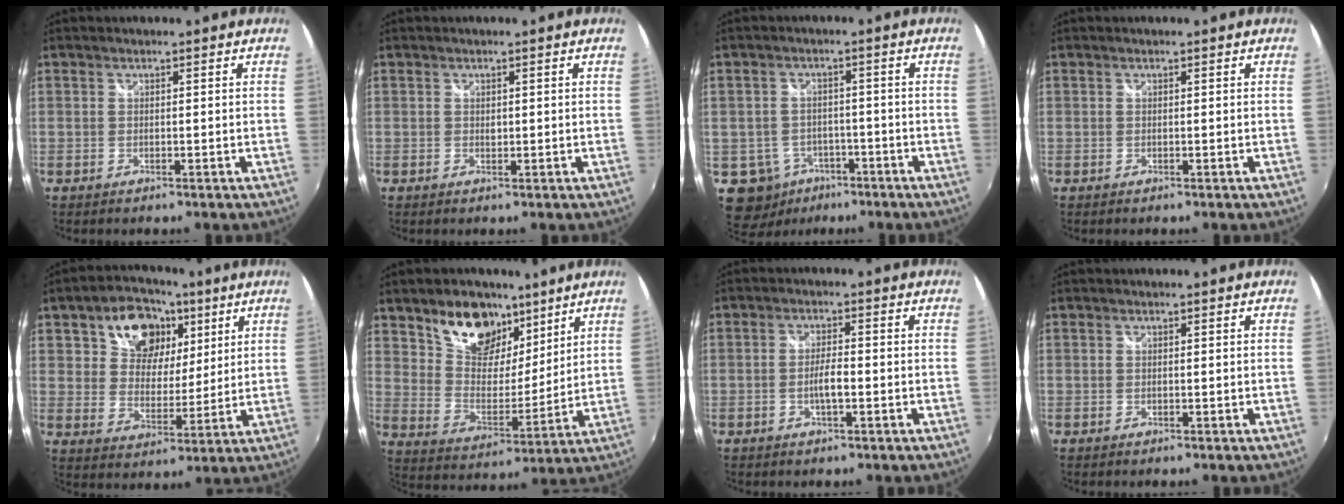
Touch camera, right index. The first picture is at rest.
{"total": 0.6, "force": [0.1, 0.5, 0.3], "torque": [-0.004, 0.000, 0.002]}
{"total": 8.6, "force": [-4.0, 7.4, 1.7], "torque": [-0.065, 0.017, -0.048]}
{"total": 0.0}
{"total": 13.9, "force": [6.6, 9.8, 7.2], "torque": [-0.138, 0.024, 0.114]}
{"total": 14.5, "force": [9.6, 8.6, 6.7], "torque": [-0.125, 0.014, 0.175]}
{"total": 3.3, "force": [-1.1, 0.6, 3.1], "torque": [-0.060, -0.001, -0.020]}
{"total": 0.0}